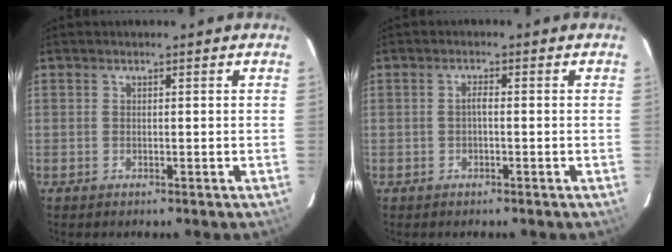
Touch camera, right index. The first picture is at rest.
{"total": 1.1, "force": [-0.4, 0.3, 1.0], "torque": [-0.019, 0.007, -0.008]}